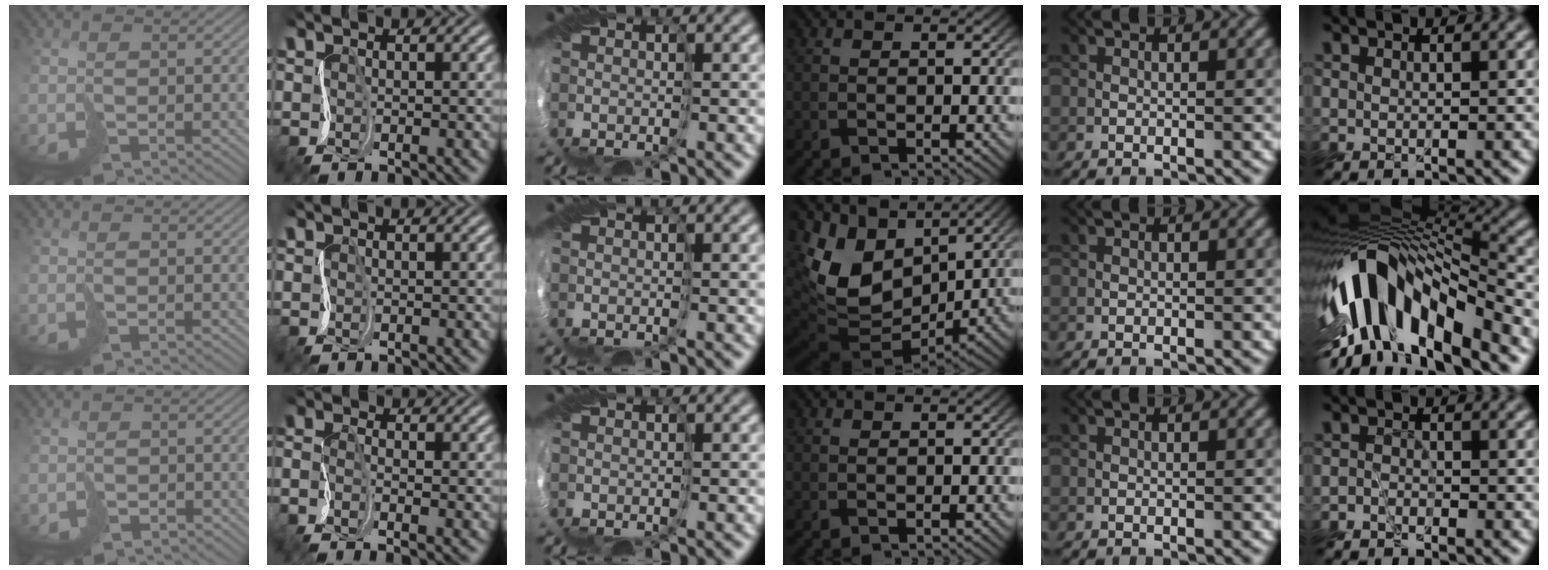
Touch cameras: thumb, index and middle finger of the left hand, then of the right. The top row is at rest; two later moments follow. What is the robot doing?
{"motion": "cut", "object": "bubble wrap"}